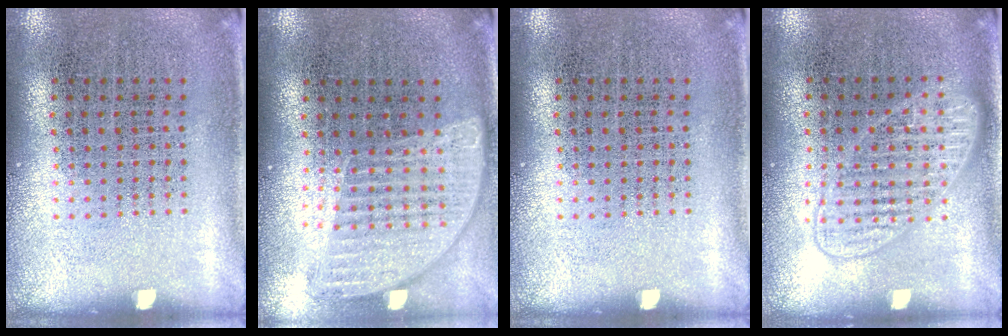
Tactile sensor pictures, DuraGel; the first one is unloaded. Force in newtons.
{"total": 1.0, "press": 1.0, "slide": 0.1}
{"total": 0.0}
{"total": 1.5, "press": 1.4, "slide": 0.2}